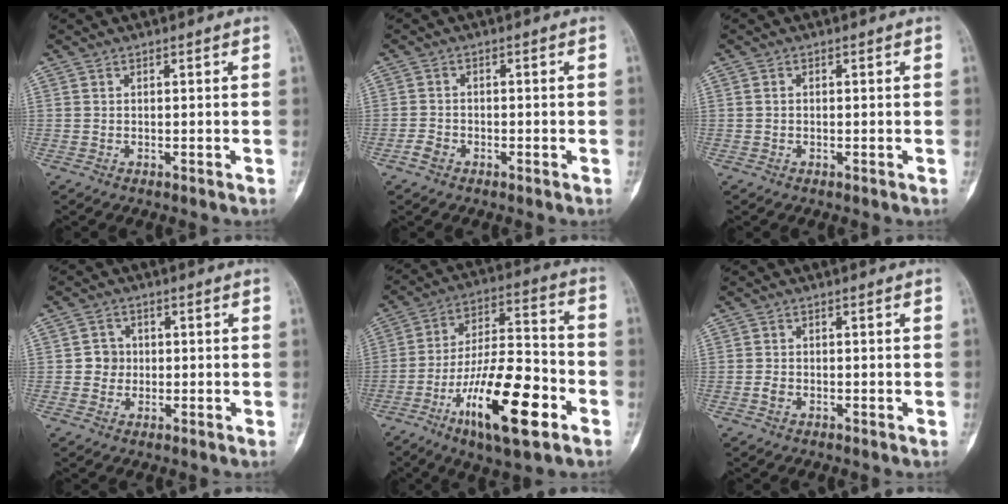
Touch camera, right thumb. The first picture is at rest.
{"total": 2.1, "force": [-1.2, 1.4, 0.8], "torque": [-0.012, 0.007, -0.027]}
{"total": 0.6, "force": [-0.1, 0.5, 0.3], "torque": [-0.003, 0.002, -0.004]}
{"total": 3.4, "force": [-0.1, 3.3, 0.9], "torque": [0.008, 0.009, -0.005]}
{"total": 20.3, "force": [-8.9, 6.5, 17.1], "torque": [-0.288, 0.051, -0.146]}
{"total": 1.1, "force": [-0.5, 0.9, 0.5], "torque": [-0.013, 0.002, -0.012]}